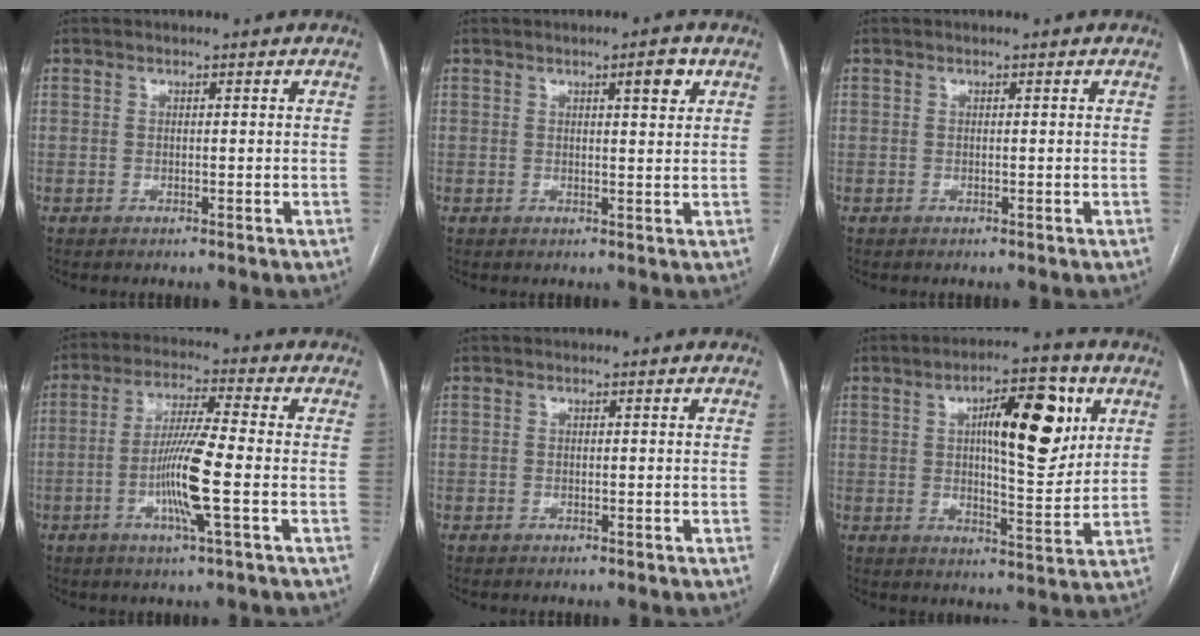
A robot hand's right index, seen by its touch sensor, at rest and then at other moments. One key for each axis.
{"total": 3.2, "fx": 1.6, "fy": 0.5, "fz": 2.7, "tx": -0.039, "ty": -0.001, "tz": 0.023}
{"total": 0.0}
{"total": 9.7, "fx": -2.3, "fy": -0.3, "fz": 9.5, "tx": -0.188, "ty": -0.007, "tz": -0.046}
{"total": 0.0}
{"total": 13.4, "fx": 4.5, "fy": 3.7, "fz": 12.1, "tx": -0.181, "ty": 0.015, "tz": 0.069}